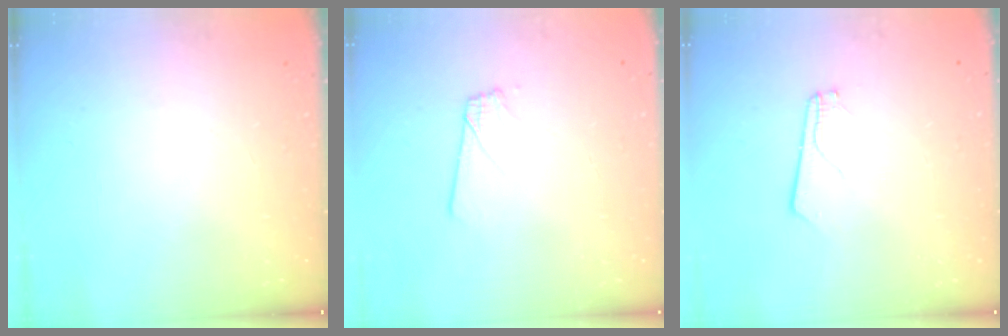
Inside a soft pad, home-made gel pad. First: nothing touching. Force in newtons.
{"total": 1.8, "press": 1.8, "slide": 0.1}
{"total": 2.1, "press": 2.1, "slide": 0.3}